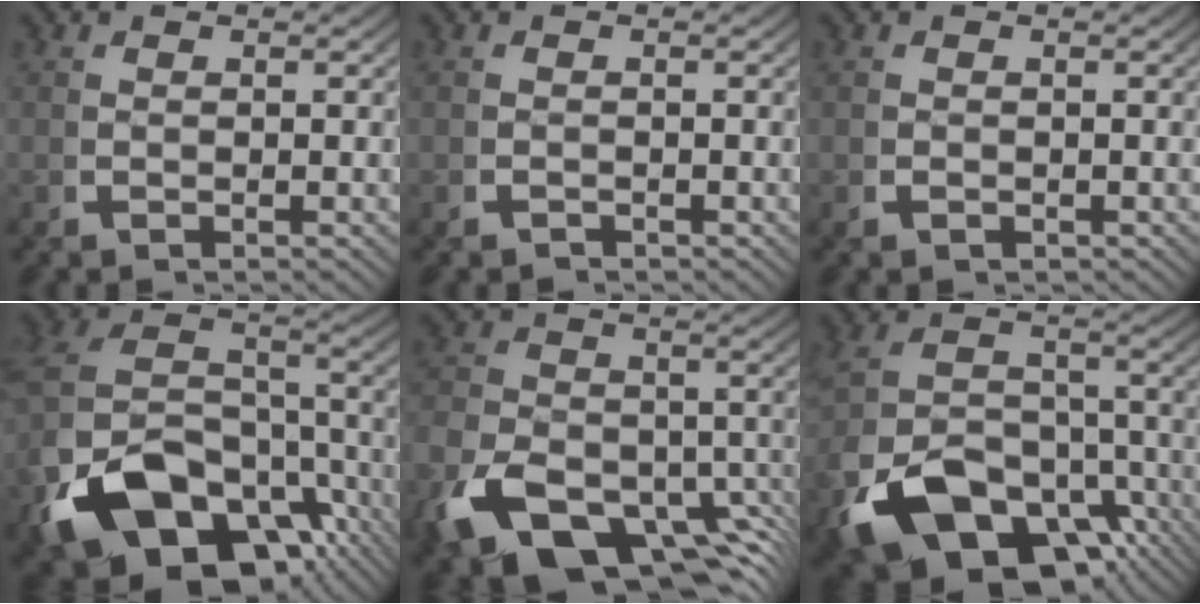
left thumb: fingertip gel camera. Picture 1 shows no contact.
{"total": 0.8, "force": [-0.8, 0.0, 0.0], "torque": [-0.001, -0.006, -0.011]}
{"total": 0.6, "force": [-0.4, 0.3, 0.4], "torque": [-0.008, -0.003, -0.004]}
{"total": 17.0, "force": [-6.9, 11.1, 10.9], "torque": [-0.240, -0.068, -0.086]}
{"total": 15.5, "force": [-8.7, 9.7, 8.4], "torque": [-0.159, -0.060, -0.127]}
{"total": 13.5, "force": [-6.9, 8.1, 8.3], "torque": [-0.173, -0.060, -0.089]}